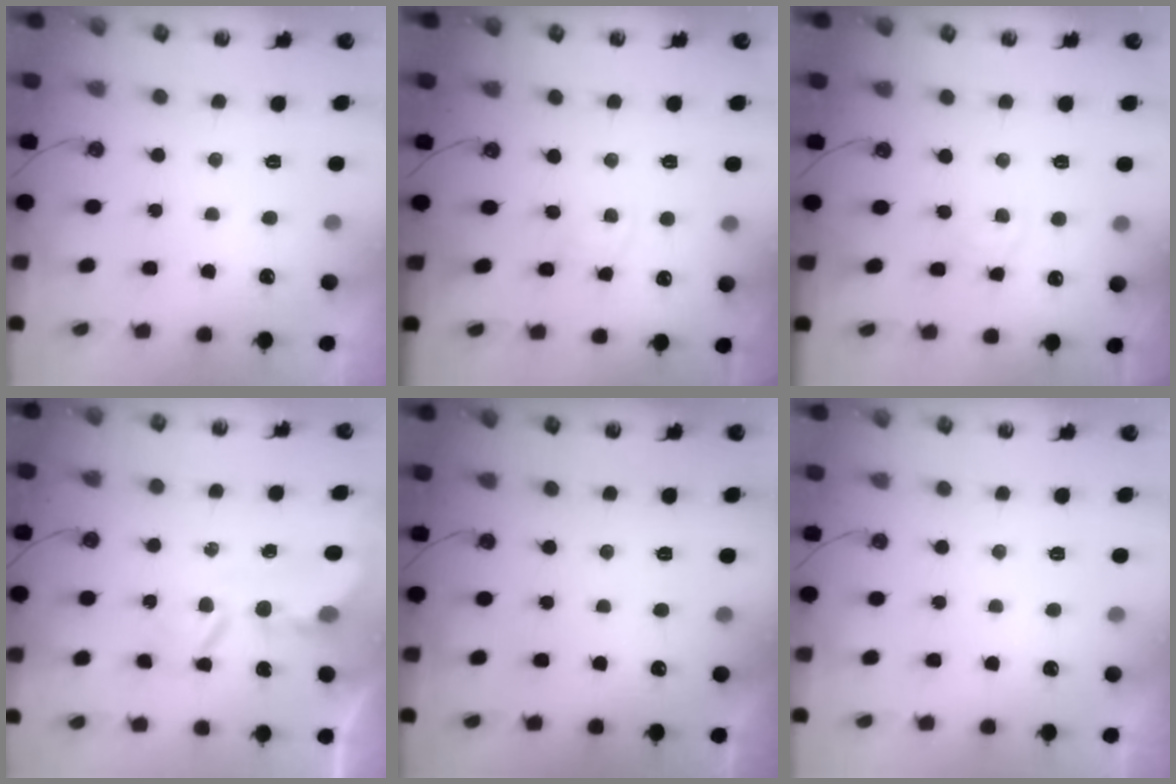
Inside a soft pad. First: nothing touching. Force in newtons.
{"total": 2.9, "press": 2.9, "slide": 0.5}
{"total": 3.6, "press": 3.6, "slide": 0.4}
{"total": 5.3, "press": 5.3, "slide": 0.4}
{"total": 0.0}
{"total": 0.0}